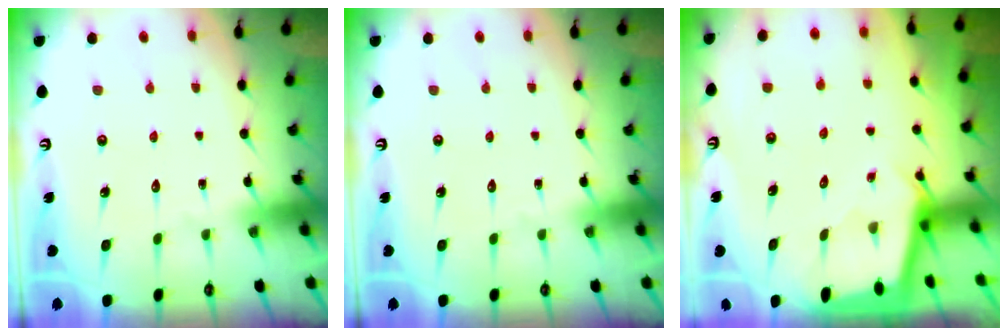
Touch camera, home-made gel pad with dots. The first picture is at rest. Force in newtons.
{"total": 0.0}
{"total": 2.1, "press": 2.1, "slide": 0.1}